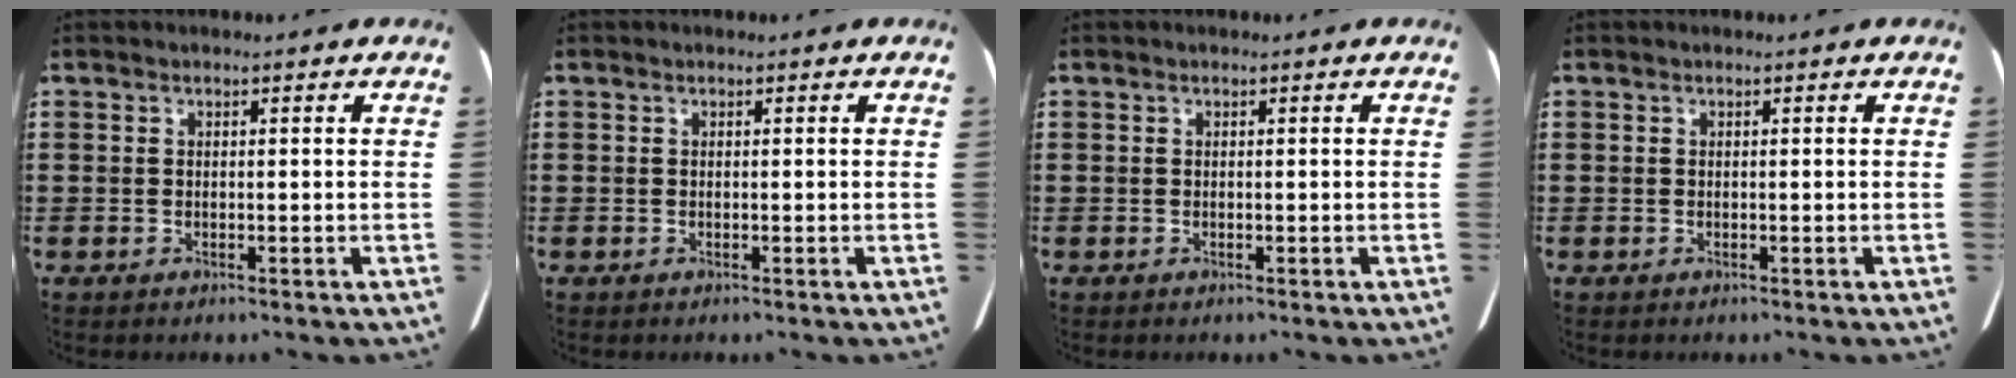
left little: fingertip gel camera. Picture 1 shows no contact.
{"total": 0.0}
{"total": 0.0}
{"total": 0.0}